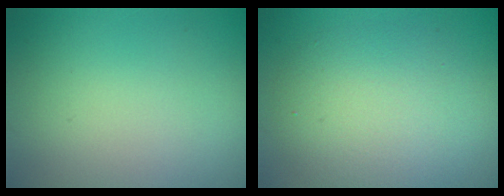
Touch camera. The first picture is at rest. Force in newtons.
{"total": 6.2, "press": 6.2, "slide": 0.6}